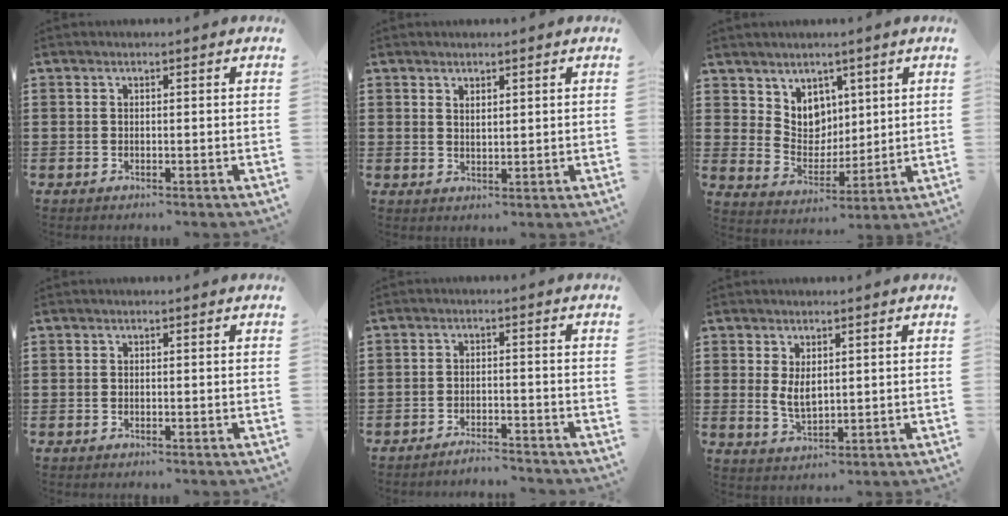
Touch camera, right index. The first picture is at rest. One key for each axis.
{"total": 1.5, "fx": 1.4, "fy": 0.4, "fz": 0.2, "tx": -0.005, "ty": 0.003, "tz": 0.026}
{"total": 6.3, "fx": 4.0, "fy": 4.7, "fz": 0.9, "tx": -0.041, "ty": -0.013, "tz": 0.076}
{"total": 0.0}
{"total": 2.8, "fx": -2.8, "fy": -0.1, "fz": 0.0, "tx": -0.005, "ty": 0.002, "tz": -0.059}
{"total": 3.4, "fx": 1.0, "fy": 1.7, "fz": 2.7, "tx": -0.047, "ty": 0.000, "tz": 0.017}